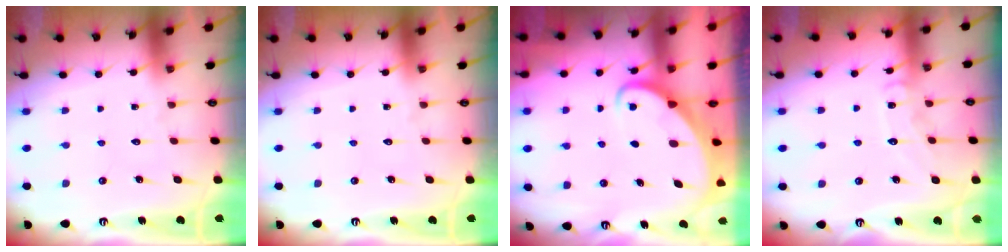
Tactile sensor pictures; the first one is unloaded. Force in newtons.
{"total": 0.0}
{"total": 2.4, "press": 2.4, "slide": 0.3}
{"total": 8.5, "press": 8.5, "slide": 0.6}